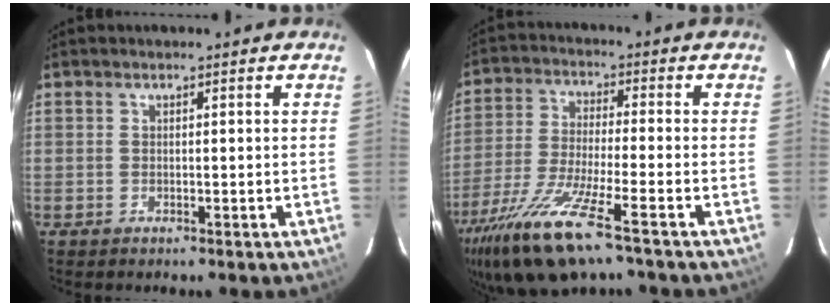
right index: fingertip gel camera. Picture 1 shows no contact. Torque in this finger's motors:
{"motor_torque": [1.80, -0.33, 0.84, 0.21]}